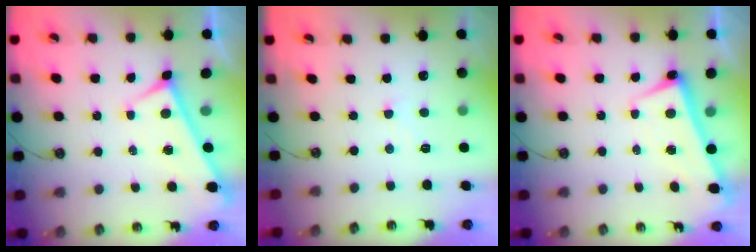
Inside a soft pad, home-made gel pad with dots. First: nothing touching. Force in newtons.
{"total": 0.6, "press": 0.5, "slide": 0.4}
{"total": 2.5, "press": 2.4, "slide": 0.7}